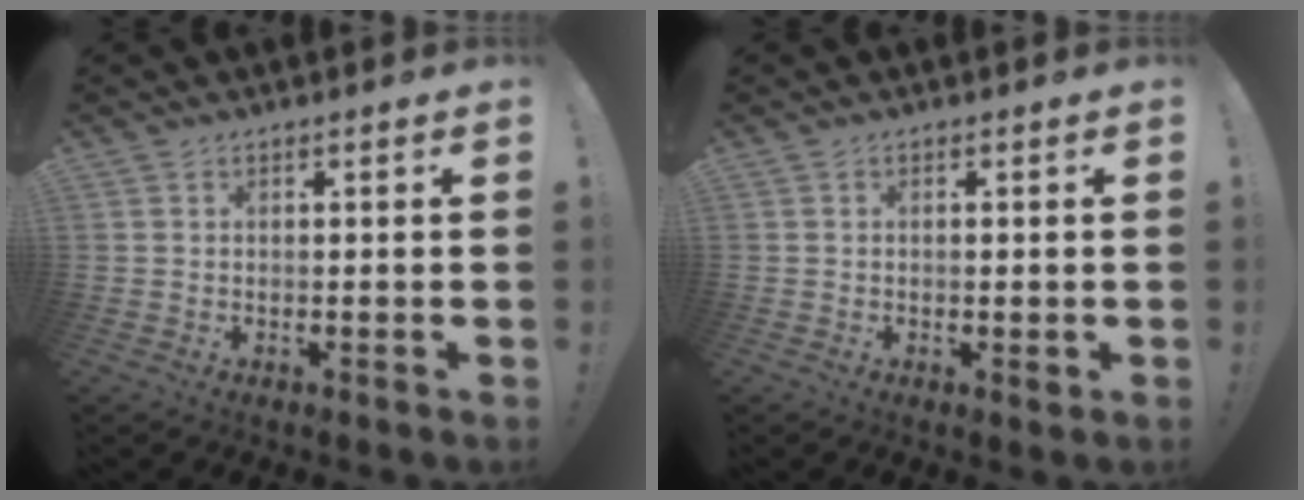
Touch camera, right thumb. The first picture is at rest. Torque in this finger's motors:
{"motor_torque": [0.00, -0.13, -0.06, 0.24, 0.04]}